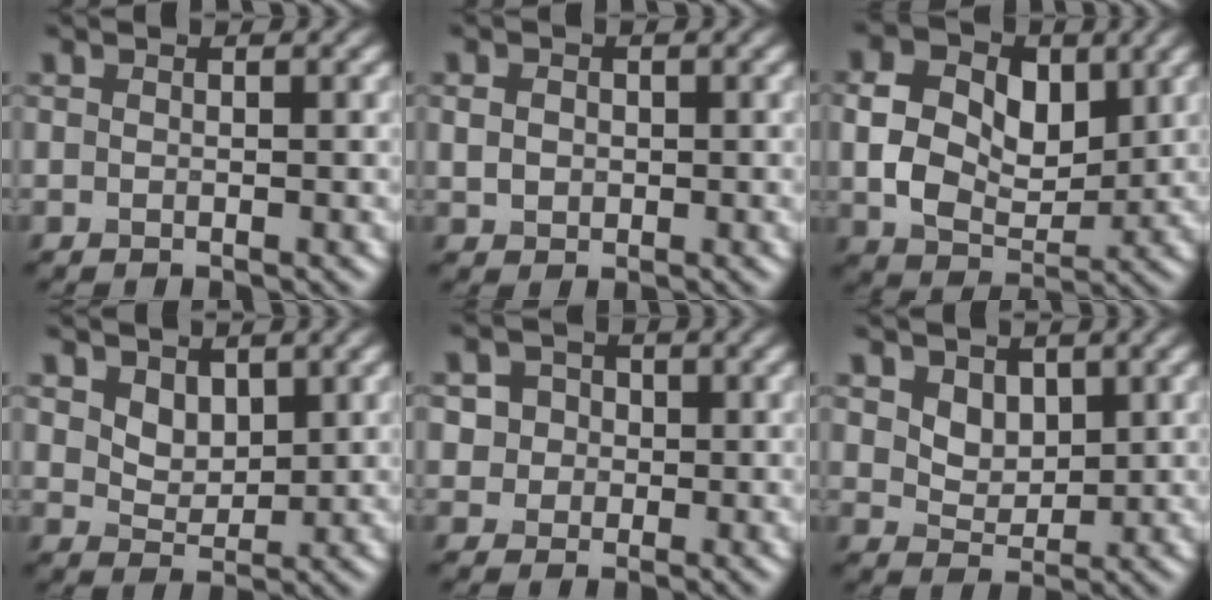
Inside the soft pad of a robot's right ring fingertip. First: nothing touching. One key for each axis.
{"total": 1.6, "fx": 0.1, "fy": 1.3, "fz": 0.8, "tx": -0.016, "ty": -0.001, "tz": 0.001}
{"total": 6.7, "fx": 1.3, "fy": 4.8, "fz": 4.5, "tx": -0.089, "ty": 0.000, "tz": 0.023}
{"total": 2.3, "fx": 1.3, "fy": 1.5, "fz": 1.1, "tx": -0.026, "ty": -0.011, "tz": 0.025}
{"total": 3.0, "fx": 0.5, "fy": 2.7, "fz": 1.0, "tx": 0.000, "ty": 0.009, "tz": 0.003}
{"total": 2.5, "fx": 1.3, "fy": 1.8, "fz": 1.2, "tx": -0.029, "ty": -0.015, "tz": 0.027}